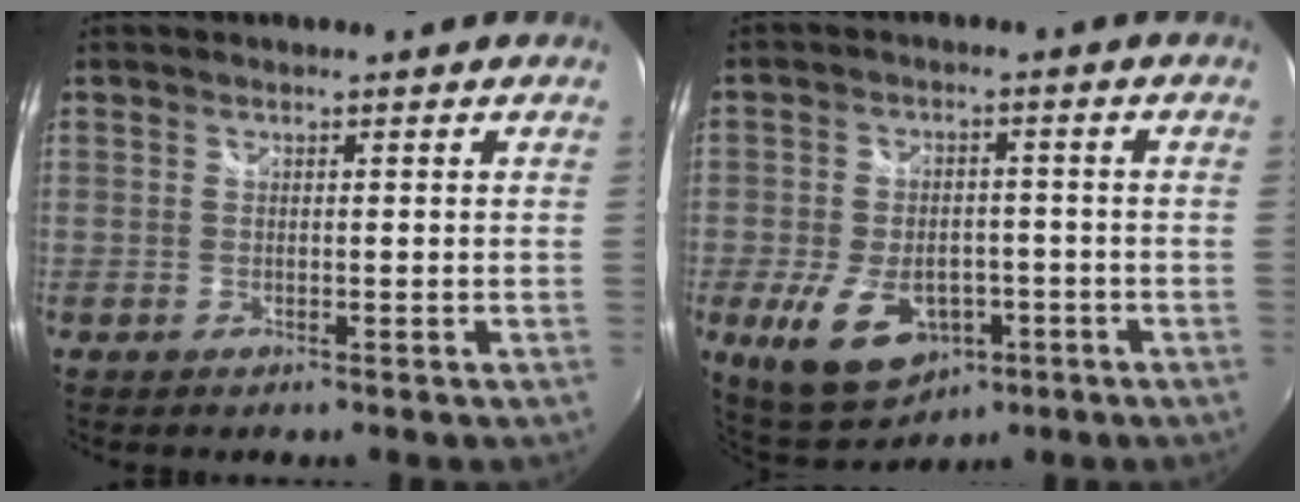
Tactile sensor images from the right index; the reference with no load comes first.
{"total": 13.3, "force": [-5.5, 8.6, 8.5], "torque": [-0.195, -0.022, -0.079]}